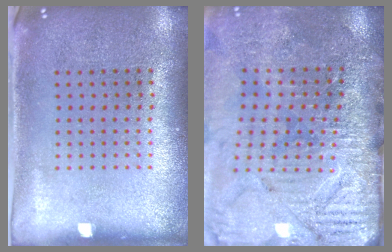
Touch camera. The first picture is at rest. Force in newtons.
{"total": 3.6, "press": 3.4, "slide": 1.2}